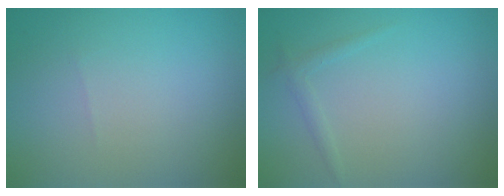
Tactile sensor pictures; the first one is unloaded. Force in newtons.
{"total": 0.9, "press": 0.9, "slide": 0.1}